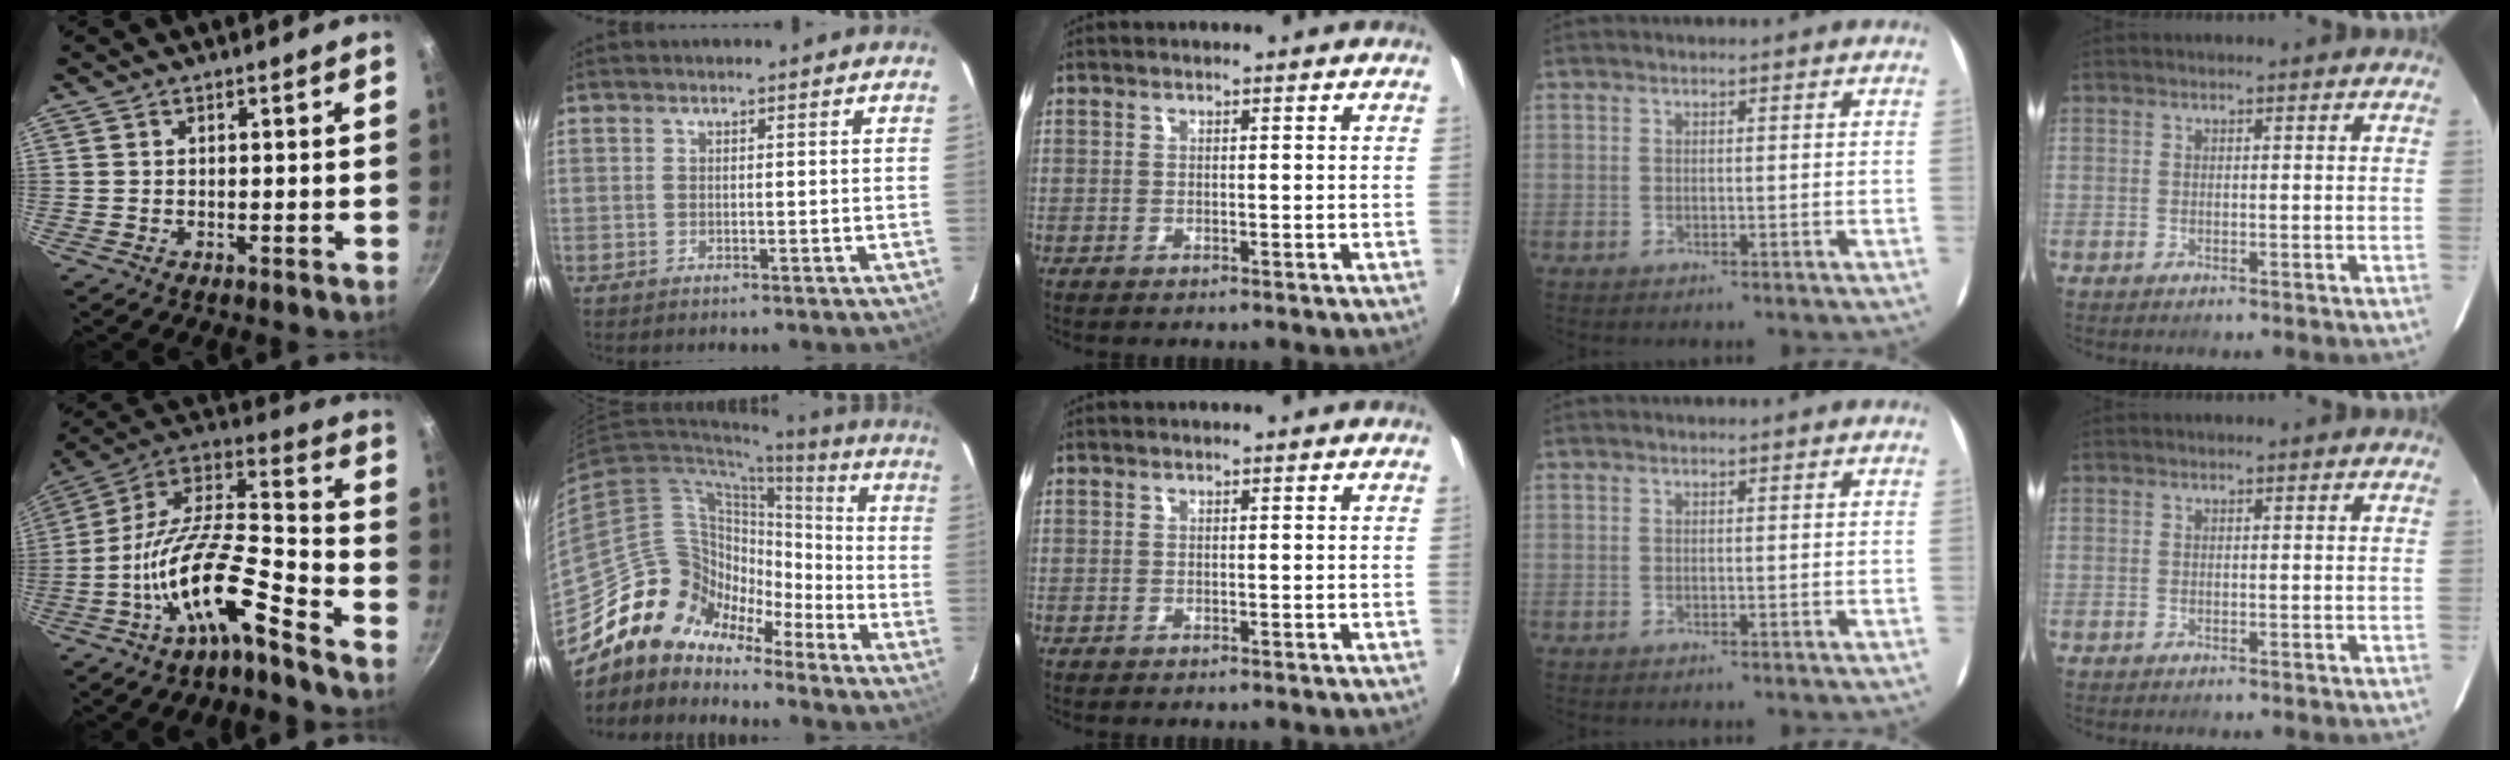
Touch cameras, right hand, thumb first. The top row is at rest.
{"thumb": {"total": 16.5, "force": [-9.3, 4.2, 12.9], "torque": [-0.227, 0.076, -0.188]}, "index": {"total": 14.1, "force": [-11.1, 8.4, 2.7], "torque": [-0.044, 0.045, -0.199]}}